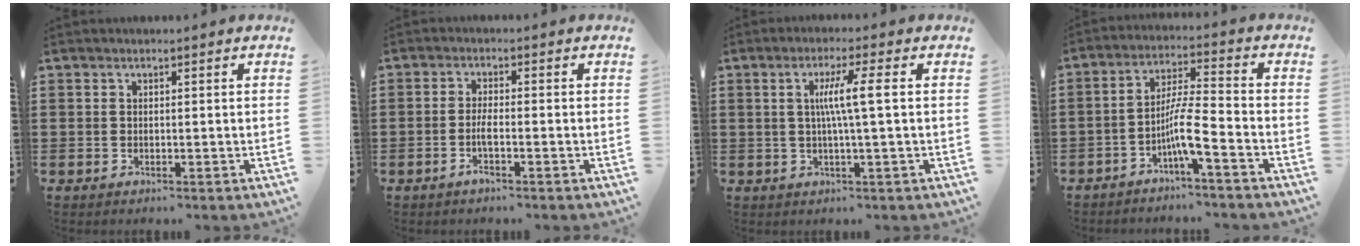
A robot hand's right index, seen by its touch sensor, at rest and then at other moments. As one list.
[{"total": 2.7, "force": [-1.2, 0.5, 2.4], "torque": [-0.058, -0.004, -0.027]}, {"total": 5.5, "force": [0.4, -0.3, 5.5], "torque": [-0.104, -0.004, 0.000]}, {"total": 6.7, "force": [-3.6, 0.4, 5.7], "torque": [-0.112, -0.003, -0.071]}]